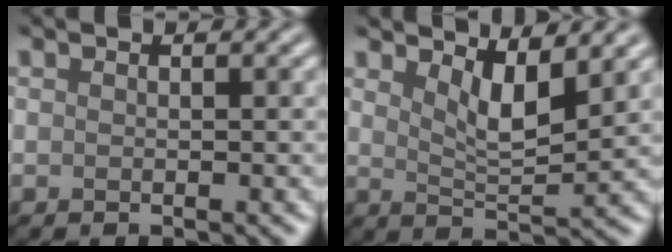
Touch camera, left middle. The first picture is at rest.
{"total": 3.7, "force": [2.0, 1.1, 2.9], "torque": [-0.055, -0.011, 0.042]}